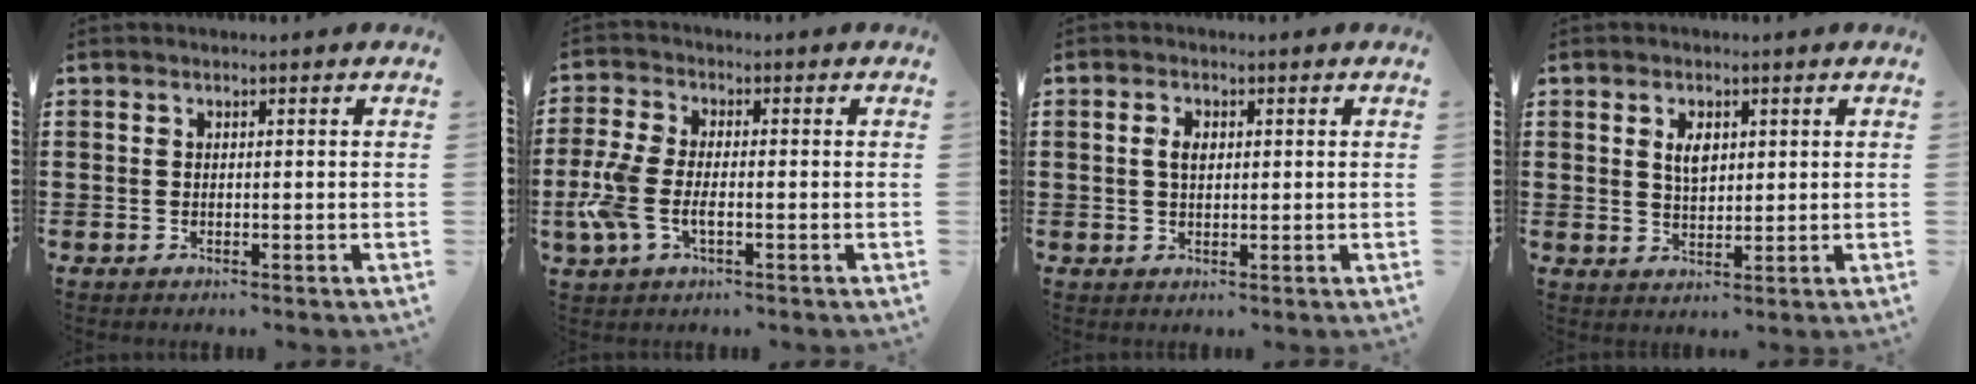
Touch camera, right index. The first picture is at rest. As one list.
[{"total": 5.8, "force": [-1.6, 2.9, 4.8], "torque": [-0.125, -0.005, -0.040]}, {"total": 2.3, "force": [0.4, 1.2, 1.8], "torque": [-0.039, 0.008, 0.006]}, {"total": 3.3, "force": [1.2, 1.7, 2.5], "torque": [-0.047, 0.004, 0.020]}]